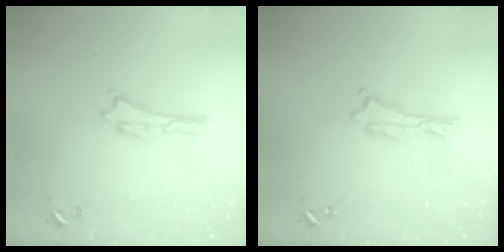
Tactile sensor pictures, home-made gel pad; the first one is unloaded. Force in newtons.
{"total": 0.0}